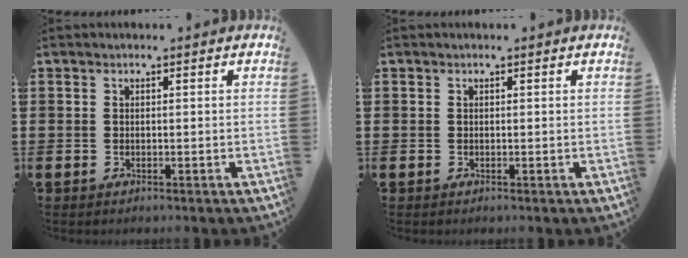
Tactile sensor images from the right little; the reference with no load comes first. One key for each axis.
{"total": 0.0}